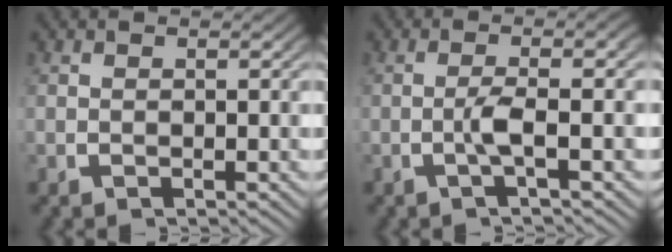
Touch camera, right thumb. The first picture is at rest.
{"total": 2.7, "force": [-0.6, 0.2, 2.6], "torque": [-0.055, 0.002, -0.014]}